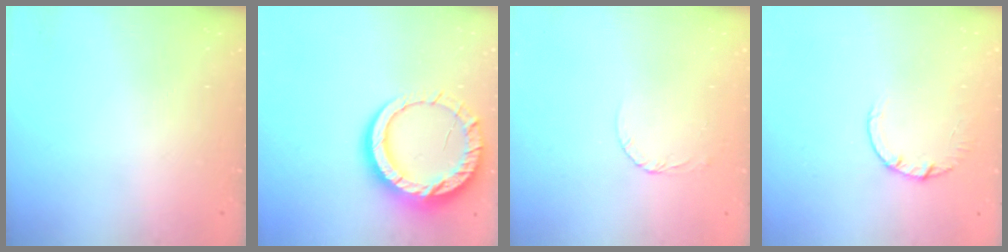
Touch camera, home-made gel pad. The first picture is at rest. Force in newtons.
{"total": 16.0, "press": 15.9, "slide": 1.4}
{"total": 2.6, "press": 2.6, "slide": 0.1}
{"total": 2.7, "press": 2.7, "slide": 0.4}